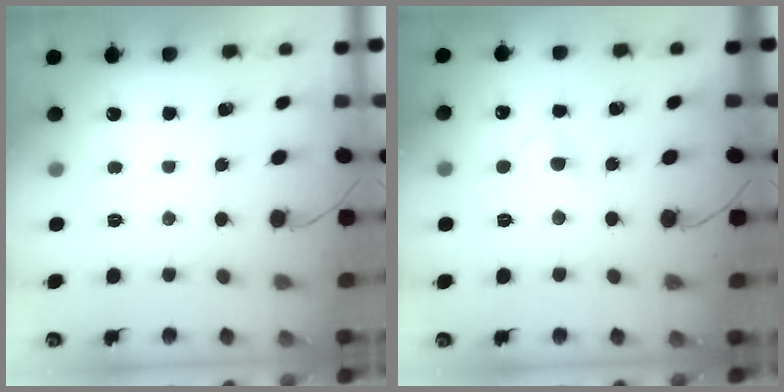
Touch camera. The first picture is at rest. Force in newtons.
{"total": 3.1, "press": 2.9, "slide": 1.0}